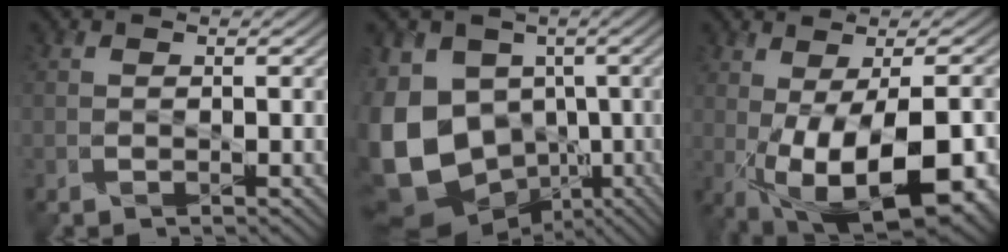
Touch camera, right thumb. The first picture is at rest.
{"total": 17.2, "force": [-3.3, 13.6, 10.0], "torque": [-0.258, -0.034, -0.051]}
{"total": 15.3, "force": [-3.9, 6.6, 13.3], "torque": [-0.193, -0.012, -0.037]}